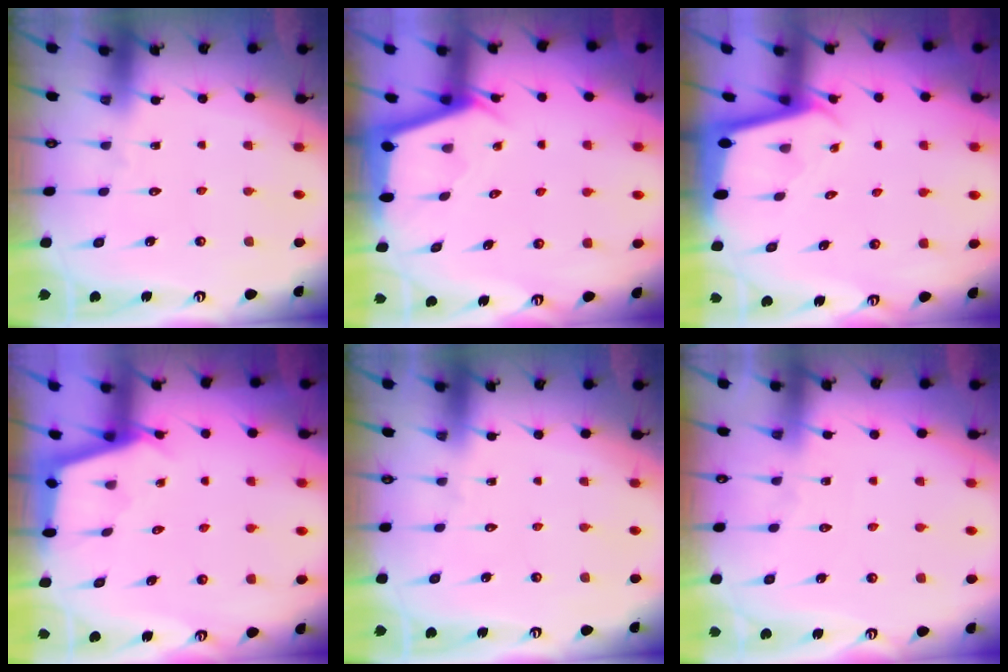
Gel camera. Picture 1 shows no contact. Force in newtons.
{"total": 2.8, "press": 2.8, "slide": 0.4}
{"total": 2.0, "press": 2.0, "slide": 0.1}
{"total": 2.8, "press": 2.8, "slide": 0.3}
{"total": 0.0}
{"total": 2.3, "press": 2.3, "slide": 0.2}